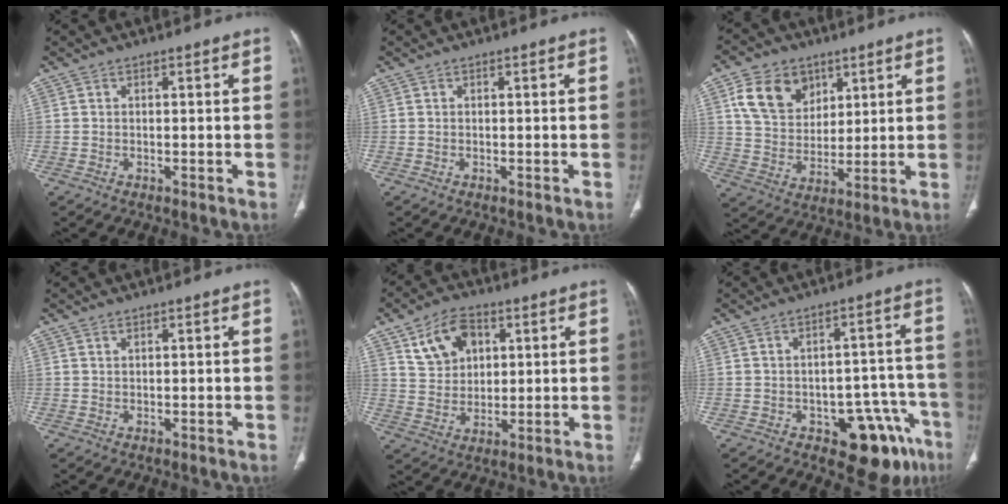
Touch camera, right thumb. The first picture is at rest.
{"total": 0.0}
{"total": 12.2, "force": [5.6, 9.1, 5.8], "torque": [-0.076, -0.019, 0.110]}
{"total": 0.5, "force": [0.4, 0.2, 0.2], "torque": [-0.006, -0.002, 0.008]}
{"total": 9.9, "force": [4.3, 7.0, 5.6], "torque": [-0.070, -0.010, 0.082]}
{"total": 12.3, "force": [-6.7, 6.4, 8.1], "torque": [-0.052, 0.049, -0.080]}